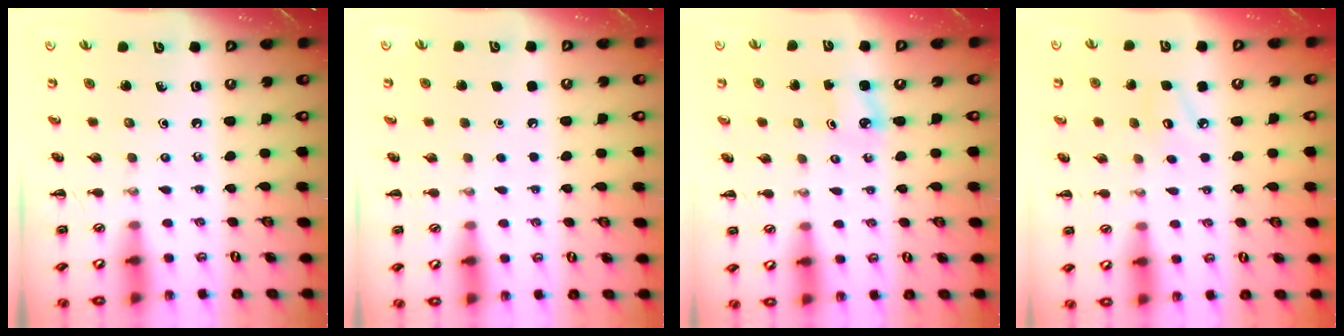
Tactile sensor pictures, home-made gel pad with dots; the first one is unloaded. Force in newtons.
{"total": 1.6, "press": 1.6, "slide": 0.1}
{"total": 1.9, "press": 1.8, "slide": 0.3}
{"total": 3.9, "press": 3.7, "slide": 1.0}